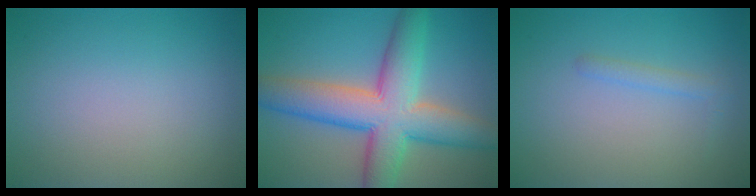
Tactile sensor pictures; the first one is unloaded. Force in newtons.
{"total": 9.9, "press": 9.9, "slide": 0.3}
{"total": 1.1, "press": 1.1, "slide": 0.0}